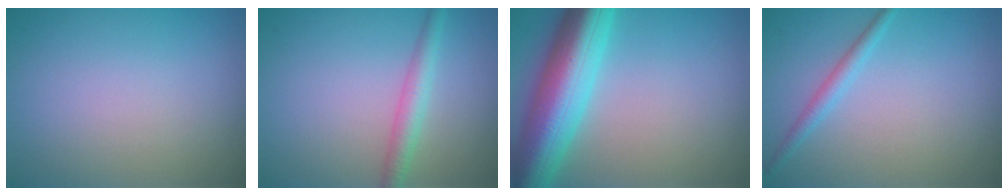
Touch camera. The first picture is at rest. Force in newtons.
{"total": 2.4, "press": 2.4, "slide": 0.1}
{"total": 10.4, "press": 10.4, "slide": 0.4}
{"total": 1.5, "press": 1.5, "slide": 0.1}